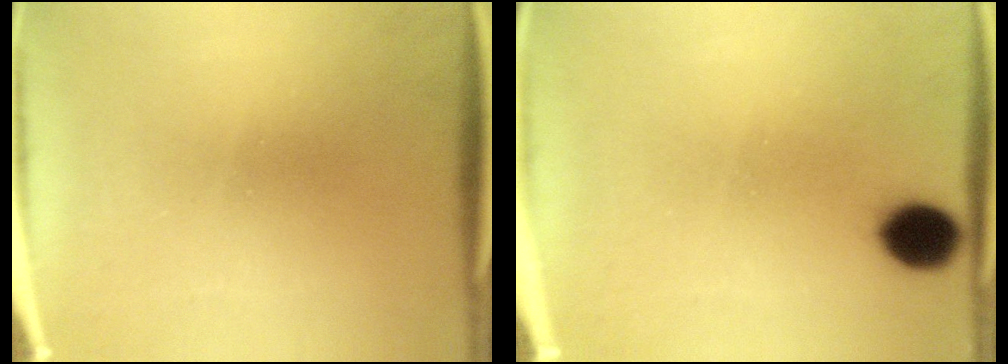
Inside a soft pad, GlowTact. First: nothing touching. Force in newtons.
{"total": 6.3}